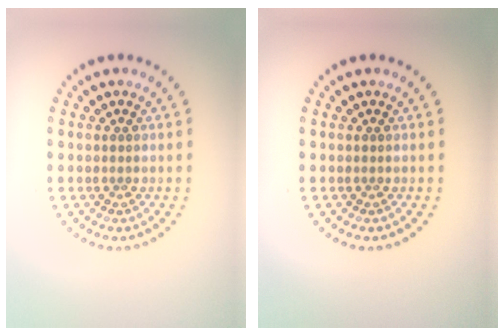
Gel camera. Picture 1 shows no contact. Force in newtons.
{"total": 0.0}